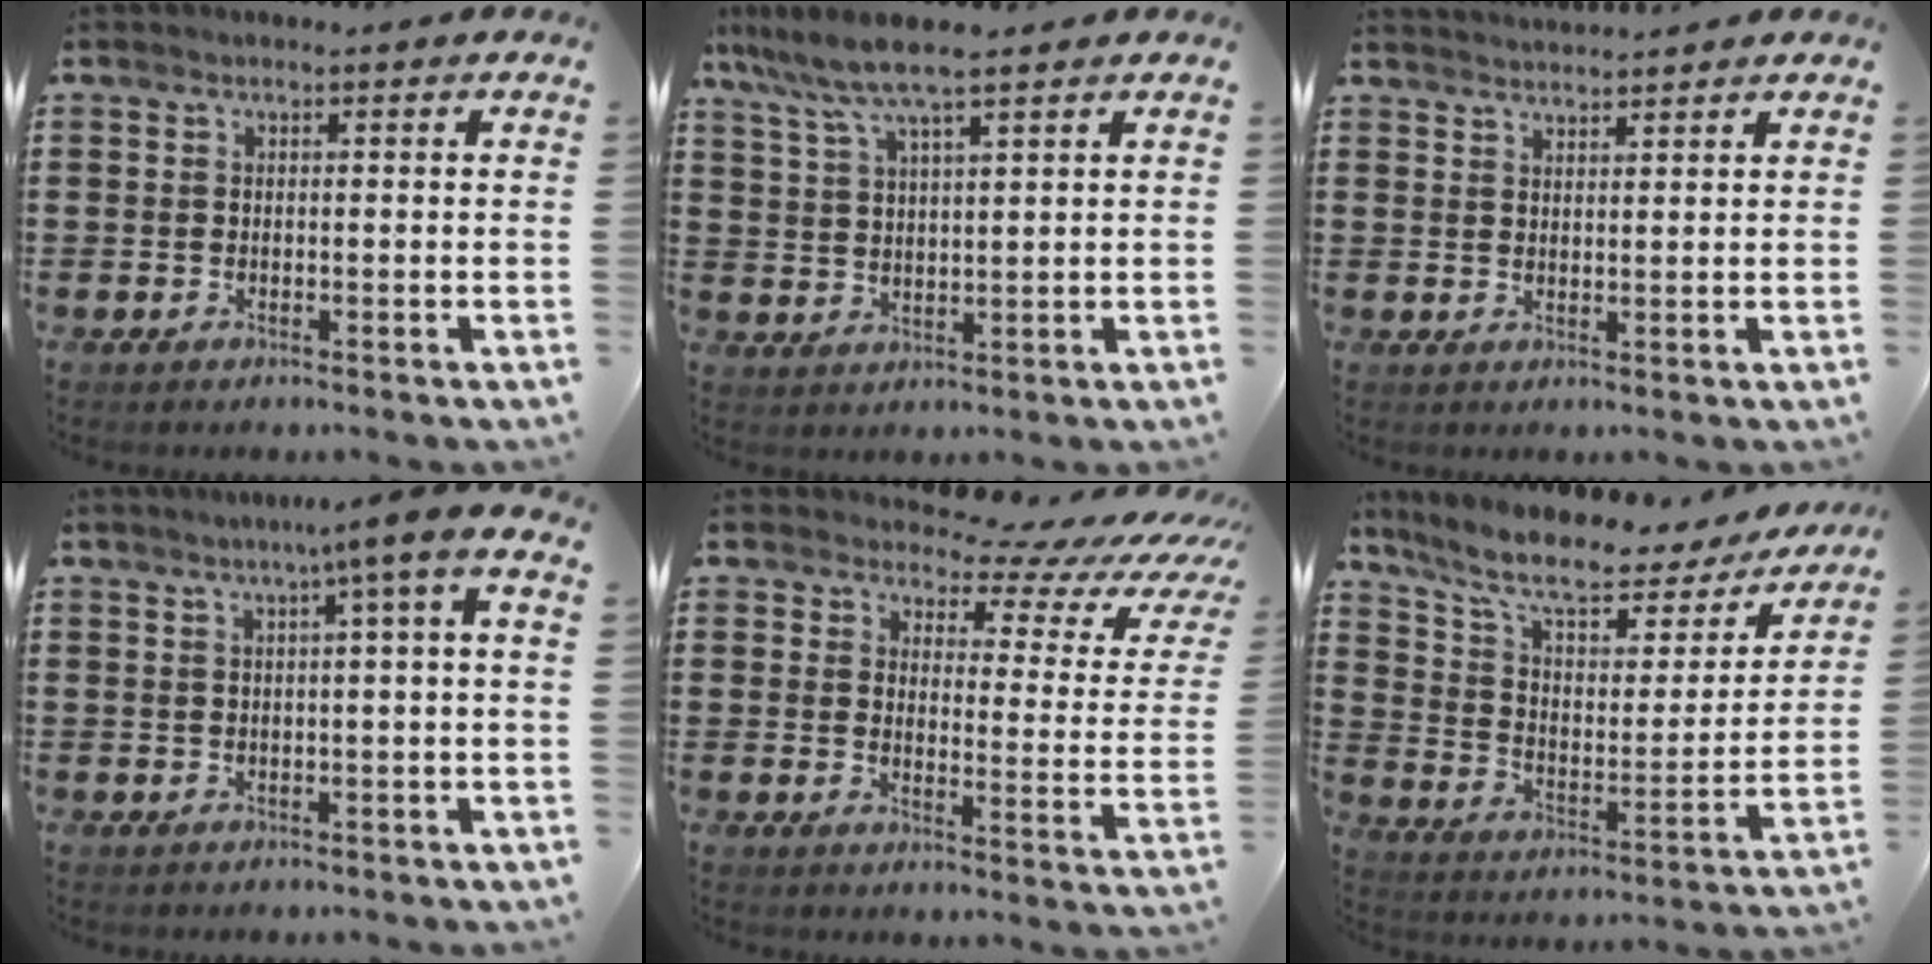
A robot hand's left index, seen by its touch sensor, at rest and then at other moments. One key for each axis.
{"total": 7.0, "fx": 5.5, "fy": 0.8, "fz": 4.2, "tx": -0.099, "ty": -0.012, "tz": 0.097}
{"total": 2.3, "fx": 2.3, "fy": -0.3, "fz": -0.2, "tx": -0.003, "ty": -0.005, "tz": 0.043}
{"total": 3.8, "fx": 0.7, "fy": -0.5, "fz": 3.7, "tx": -0.071, "ty": -0.003, "tz": 0.006}
{"total": 5.6, "fx": 4.9, "fy": 1.9, "fz": 1.9, "tx": -0.043, "ty": -0.039, "tz": 0.078}
{"total": 9.8, "fx": 7.5, "fy": 2.5, "fz": 5.7, "tx": -0.134, "ty": -0.041, "tz": 0.126}